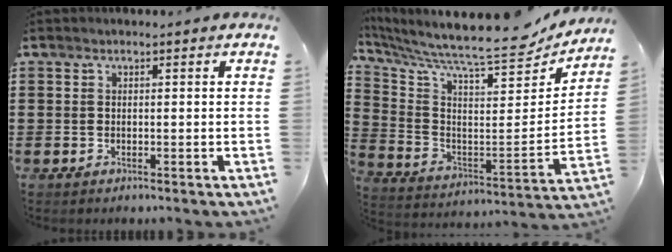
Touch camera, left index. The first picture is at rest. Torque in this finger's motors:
{"motor_torque": [0.47, 0.15, 1.06, 0.21]}